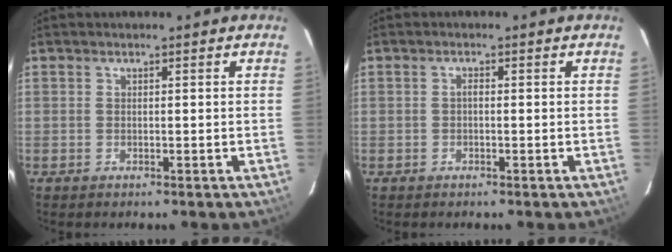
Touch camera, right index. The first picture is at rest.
{"total": 0.7, "force": [-0.2, 0.3, 0.6], "torque": [-0.011, 0.006, -0.005]}